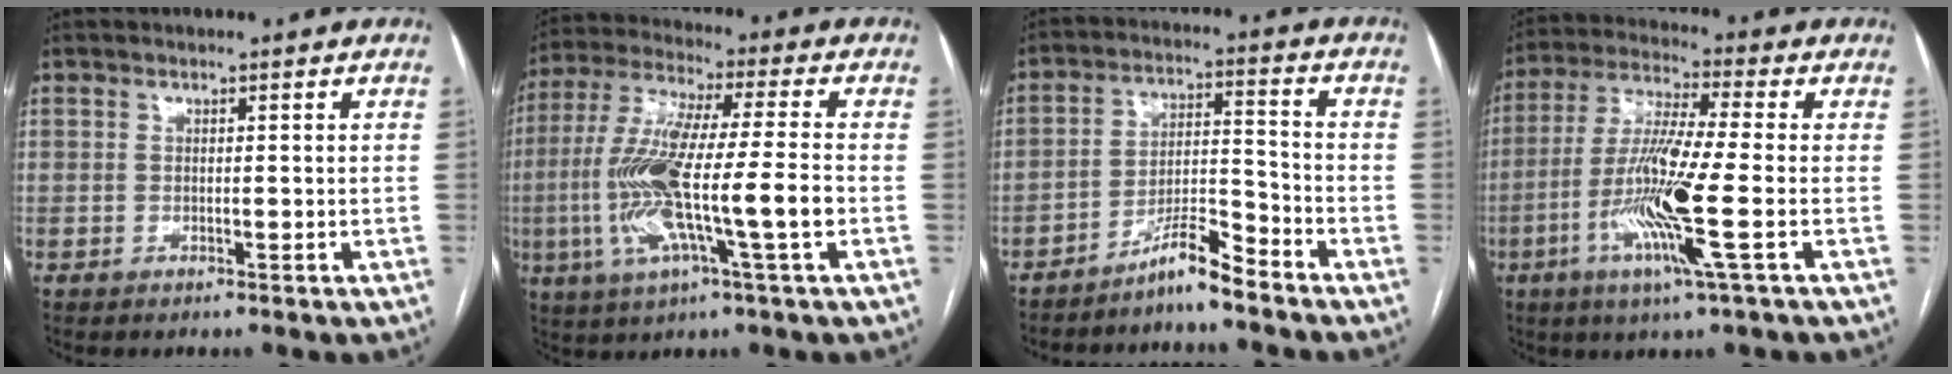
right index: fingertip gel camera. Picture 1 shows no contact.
{"total": 15.8, "force": [-3.2, 0.7, 15.5], "torque": [-0.313, -0.004, -0.063]}
{"total": 6.4, "force": [-5.4, 0.5, 3.4], "torque": [-0.056, 0.005, -0.101]}
{"total": 13.3, "force": [-3.6, -0.6, 12.8], "torque": [-0.261, -0.017, -0.076]}